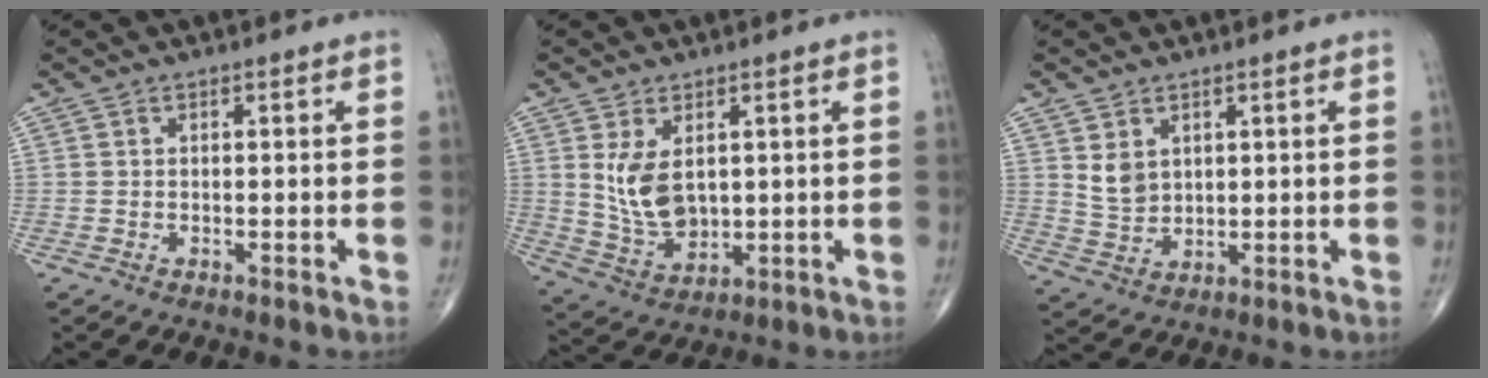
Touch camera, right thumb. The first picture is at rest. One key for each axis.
{"total": 8.3, "fx": 1.9, "fy": 4.9, "fz": 6.3, "tx": -0.108, "ty": -0.018, "tz": 0.055}
{"total": 4.5, "fx": 1.9, "fy": 3.3, "fz": 2.5, "tx": -0.036, "ty": -0.017, "tz": 0.048}